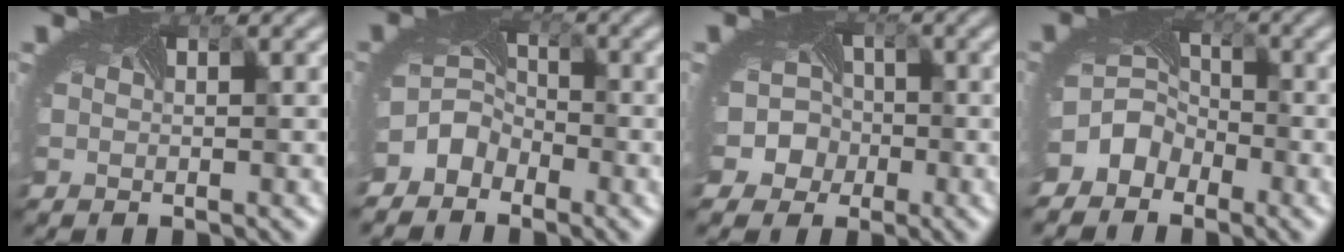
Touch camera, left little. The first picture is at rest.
{"total": 3.5, "force": [-2.7, 2.2, 0.8], "torque": [-0.012, -0.003, -0.060]}
{"total": 5.9, "force": [-1.9, 5.3, 1.6], "torque": [-0.016, 0.000, -0.054]}
{"total": 4.4, "force": [-3.0, 3.0, 1.0], "torque": [0.002, 0.002, -0.056]}